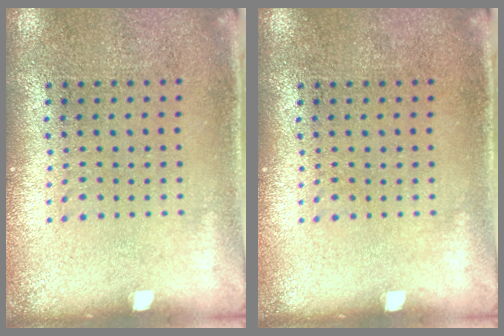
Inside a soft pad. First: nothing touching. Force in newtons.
{"total": 0.0}